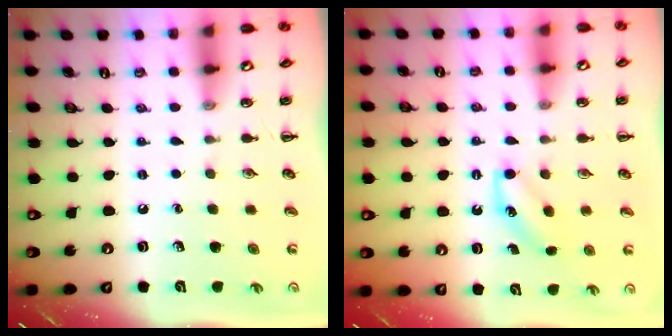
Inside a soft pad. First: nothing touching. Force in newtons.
{"total": 4.8, "press": 4.6, "slide": 1.4}